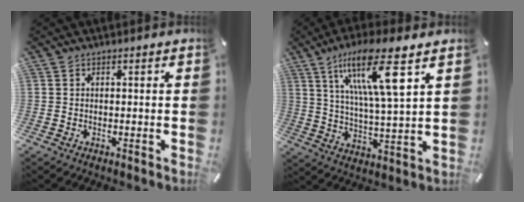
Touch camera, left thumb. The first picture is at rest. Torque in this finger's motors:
{"motor_torque": [0.64, 0.86, 1.94, -0.83, 0.67]}